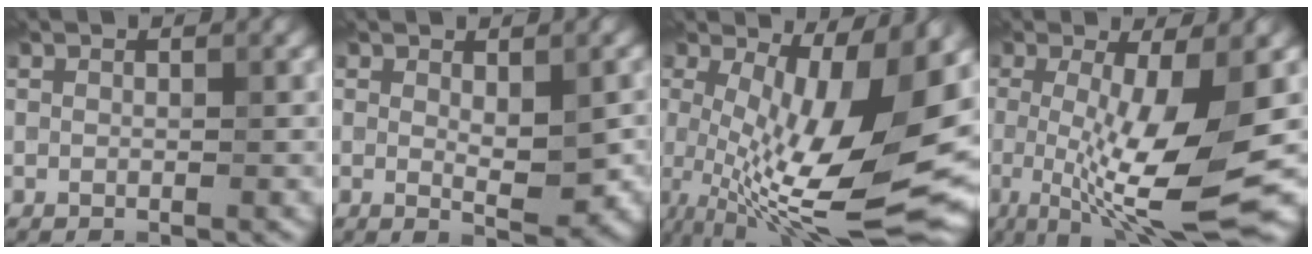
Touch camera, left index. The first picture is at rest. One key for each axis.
{"total": 3.5, "fx": 0.0, "fy": 1.4, "fz": 3.2, "tx": -0.051, "ty": -0.004, "tz": 0.008}
{"total": 13.3, "fx": 0.1, "fy": 4.0, "fz": 12.7, "tx": -0.202, "ty": -0.017, "tz": 0.011}
{"total": 9.4, "fx": -1.3, "fy": 1.9, "fz": 9.1, "tx": -0.158, "ty": -0.022, "tz": -0.018}